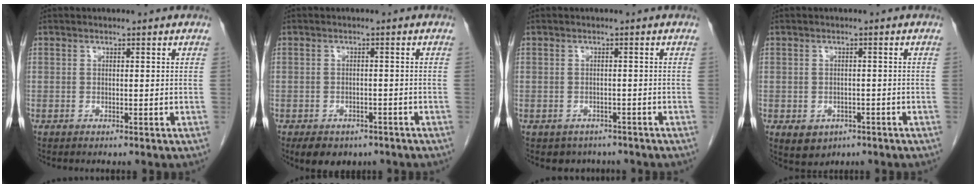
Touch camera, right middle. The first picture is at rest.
{"total": 7.0, "force": [-5.1, 3.9, 2.7], "torque": [-0.036, 0.001, -0.065]}
{"total": 3.7, "force": [-3.0, 2.2, 0.2], "torque": [-0.003, 0.006, -0.038]}
{"total": 4.3, "force": [-2.1, 3.3, 1.7], "torque": [-0.022, 0.000, -0.019]}